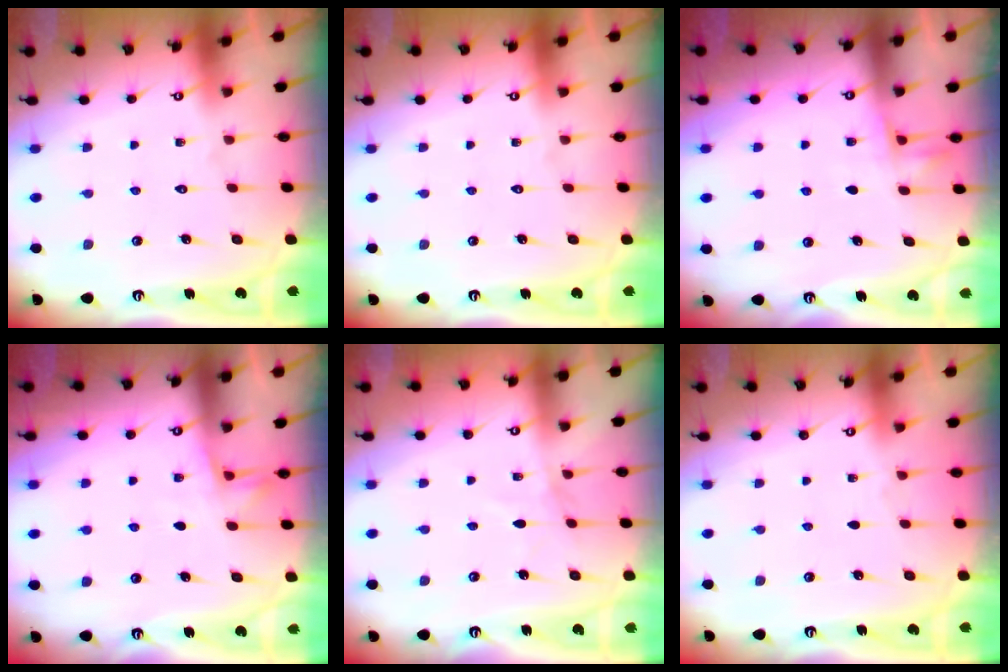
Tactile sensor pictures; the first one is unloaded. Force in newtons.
{"total": 0.0}
{"total": 5.7, "press": 5.5, "slide": 1.3}
{"total": 5.8, "press": 5.8, "slide": 0.3}
{"total": 2.6, "press": 2.6, "slide": 0.3}
{"total": 3.6, "press": 2.9, "slide": 2.1}